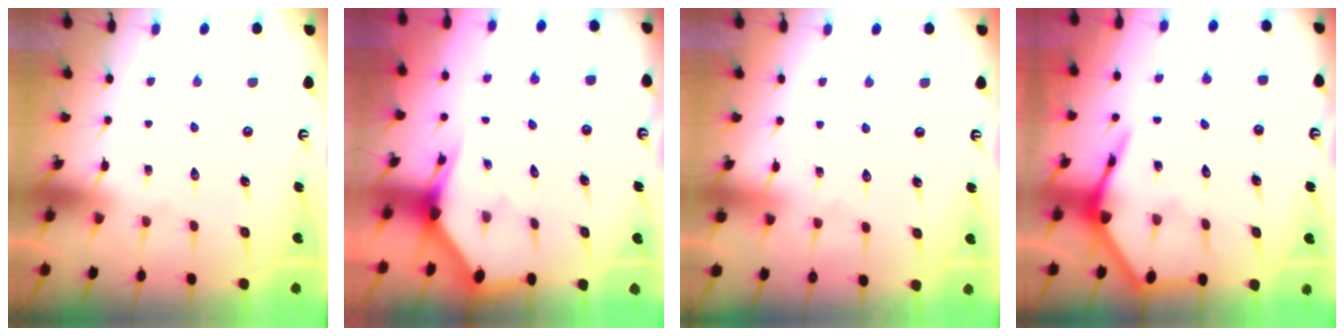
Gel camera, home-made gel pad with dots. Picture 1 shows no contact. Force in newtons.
{"total": 2.7, "press": 2.7, "slide": 0.1}
{"total": 2.5, "press": 2.5, "slide": 0.3}
{"total": 8.2, "press": 8.2, "slide": 0.9}